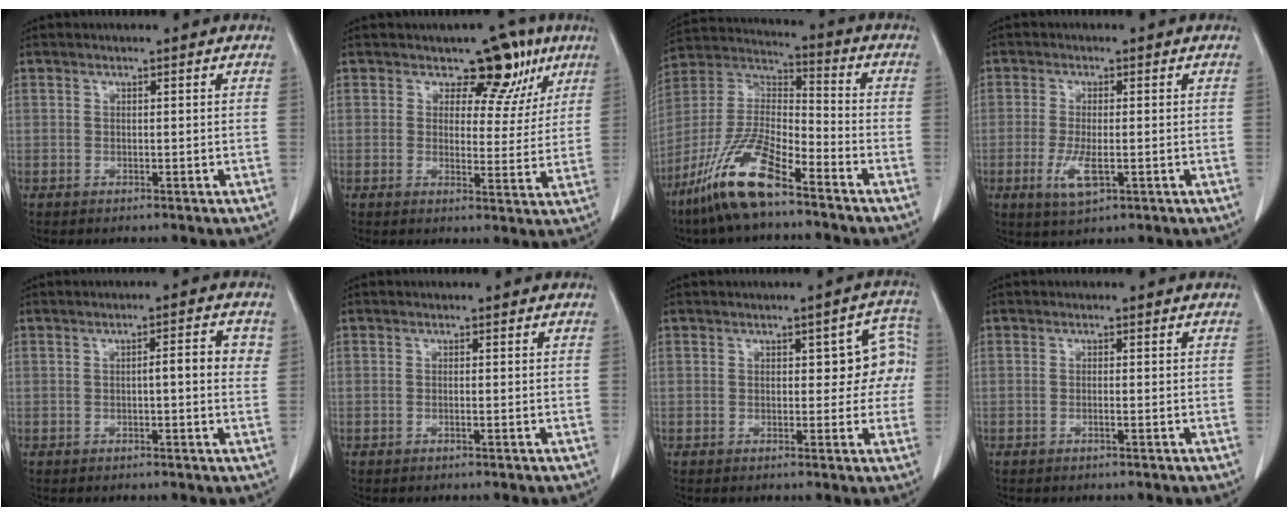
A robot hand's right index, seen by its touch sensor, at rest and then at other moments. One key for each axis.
{"total": 7.5, "fx": 4.7, "fy": 4.7, "fz": 3.6, "tx": -0.021, "ty": 0.000, "tz": 0.055}
{"total": 14.3, "fx": -9.5, "fy": 2.9, "fz": 10.3, "tx": -0.217, "ty": -0.009, "tz": -0.183}
{"total": 4.8, "fx": -1.5, "fy": 1.3, "fz": 4.4, "tx": -0.098, "ty": -0.012, "tz": -0.021}
{"total": 4.2, "fx": 0.5, "fy": 0.8, "fz": 4.1, "tx": -0.057, "ty": 0.010, "tz": 0.003}
{"total": 0.0}
{"total": 6.4, "fx": 0.8, "fy": 3.4, "fz": 5.4, "tx": -0.043, "ty": 0.031, "tz": 0.009}
{"total": 0.6, "fx": -0.2, "fy": -0.1, "fz": 0.5, "tx": -0.010, "ty": 0.001, "tz": -0.004}